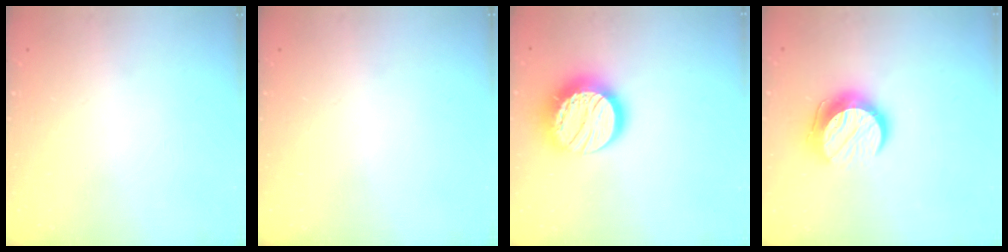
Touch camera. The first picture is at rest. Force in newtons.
{"total": 0.0}
{"total": 17.5, "press": 17.5, "slide": 1.2}
{"total": 11.5, "press": 11.5, "slide": 0.9}